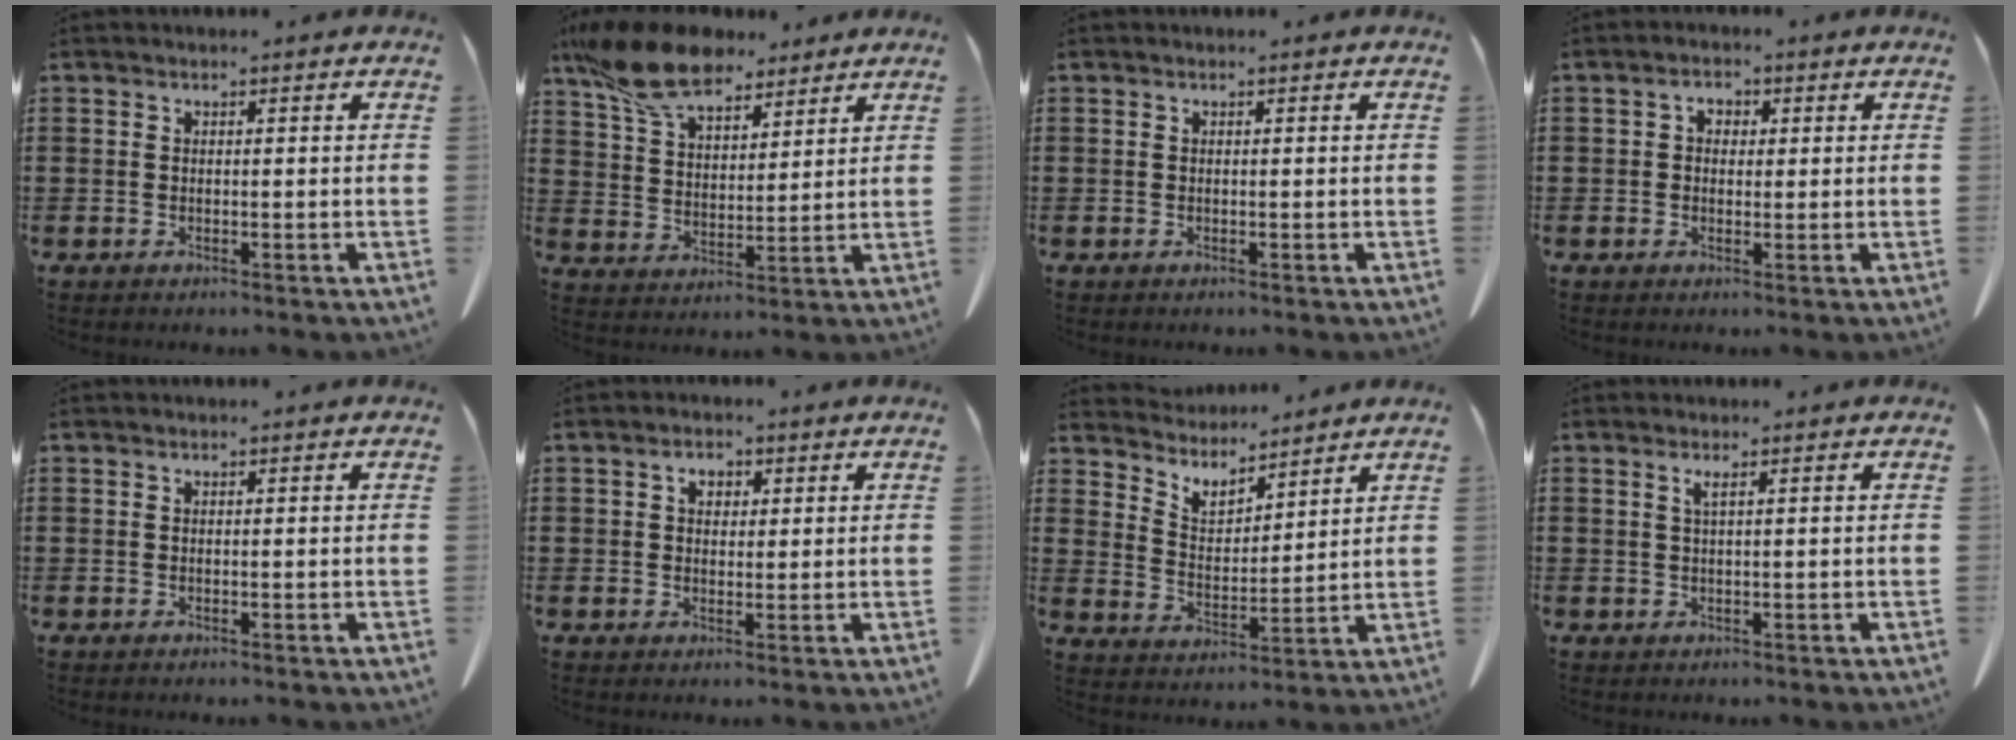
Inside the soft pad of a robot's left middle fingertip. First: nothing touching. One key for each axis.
{"total": 12.3, "fx": 9.6, "fy": 4.3, "fz": 6.3, "tx": -0.152, "ty": -0.017, "tz": 0.183}
{"total": 0.0}
{"total": 2.0, "fx": 0.3, "fy": 1.7, "fz": 1.1, "tx": -0.026, "ty": 0.009, "tz": 0.003}
{"total": 0.0}
{"total": 2.7, "fx": 1.0, "fy": 1.9, "fz": 1.5, "tx": -0.029, "ty": 0.007, "tz": 0.015}
{"total": 4.8, "fx": 4.6, "fy": 1.4, "fz": 0.1, "tx": -0.029, "ty": -0.032, "tz": 0.080}
{"total": 1.1, "fx": 0.5, "fy": 0.1, "fz": 1.1, "tx": -0.023, "ty": 0.000, "tz": 0.008}